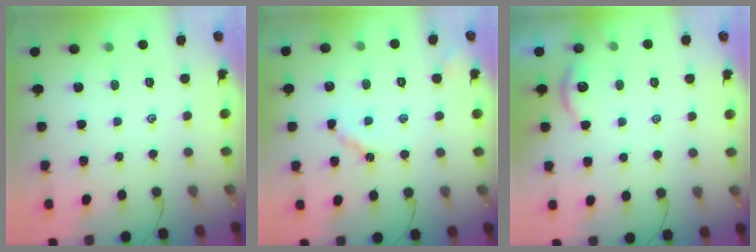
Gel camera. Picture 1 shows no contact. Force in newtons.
{"total": 5.4, "press": 5.4, "slide": 0.6}
{"total": 1.9, "press": 1.9, "slide": 0.3}